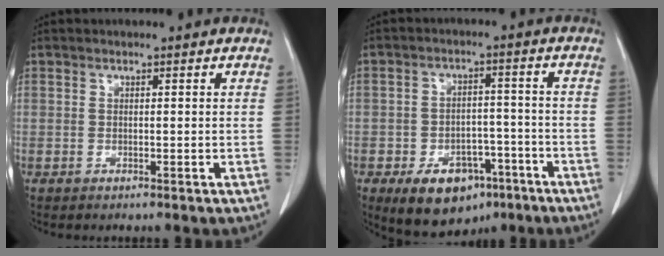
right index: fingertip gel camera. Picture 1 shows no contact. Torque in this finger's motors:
{"motor_torque": [0.08, 0.08, 0.11, 0.00]}